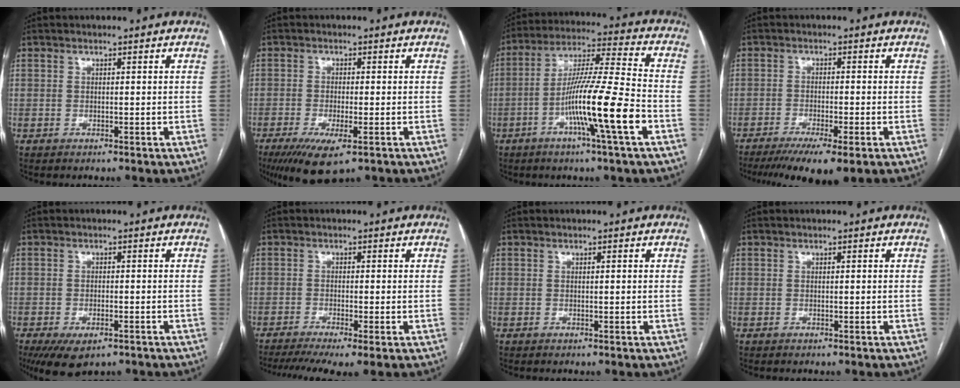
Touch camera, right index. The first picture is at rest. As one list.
[{"total": 7.7, "force": [-4.3, 1.7, 6.2], "torque": [-0.109, -0.021, -0.069]}, {"total": 14.6, "force": [-5.3, -1.0, 13.6], "torque": [-0.249, -0.005, -0.099]}, {"total": 9.0, "force": [-6.0, 1.3, 6.5], "torque": [-0.104, -0.020, -0.098]}, {"total": 6.8, "force": [-4.3, 3.0, 4.3], "torque": [-0.073, -0.011, -0.066]}, {"total": 7.5, "force": [-5.1, 0.9, 5.4], "torque": [-0.091, -0.012, -0.086]}, {"total": 0.6, "force": [0.2, 0.0, 0.5], "torque": [-0.012, 0.002, 0.002]}, {"total": 0.0}]